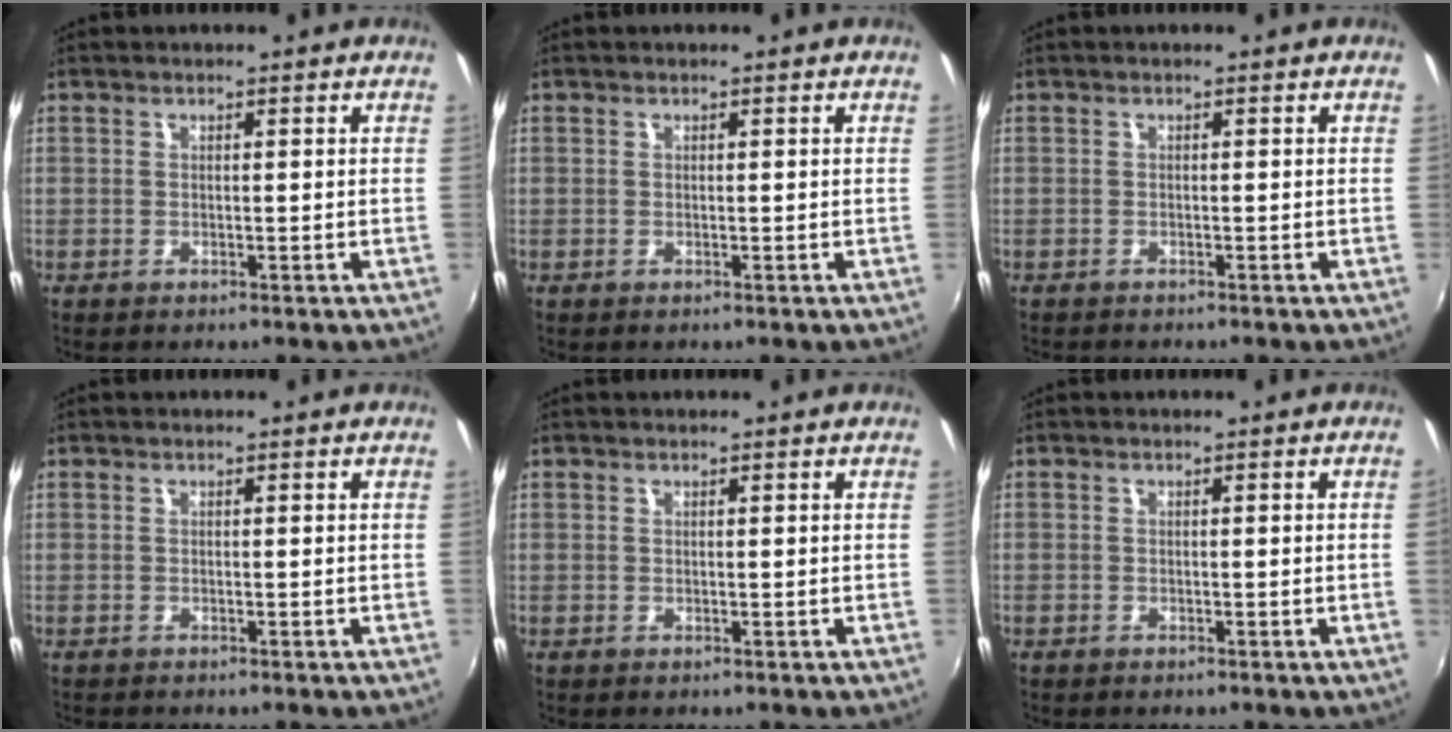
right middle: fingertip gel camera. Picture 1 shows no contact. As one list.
[{"total": 0.0}, {"total": 1.4, "force": [-1.3, 0.1, 0.4], "torque": [-0.010, -0.008, -0.020]}, {"total": 0.8, "force": [-0.7, 0.0, 0.2], "torque": [-0.004, -0.004, -0.013]}, {"total": 0.0}, {"total": 0.6, "force": [-0.3, -0.3, 0.4], "torque": [-0.006, 0.001, -0.005]}]